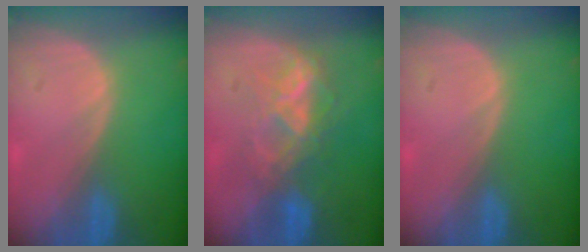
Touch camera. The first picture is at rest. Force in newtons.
{"total": 6.2, "press": 6.2, "slide": 0.8}
{"total": 0.0}